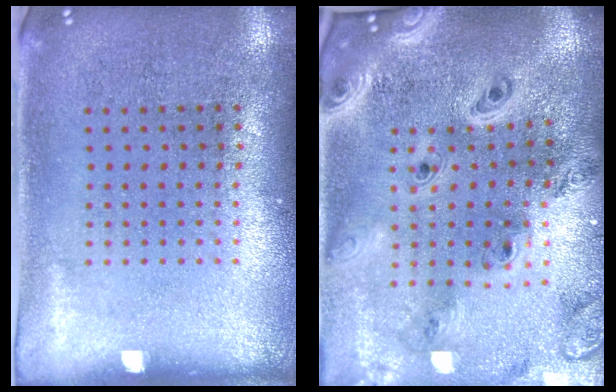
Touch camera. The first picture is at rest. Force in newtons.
{"total": 3.4, "press": 2.7, "slide": 2.0}